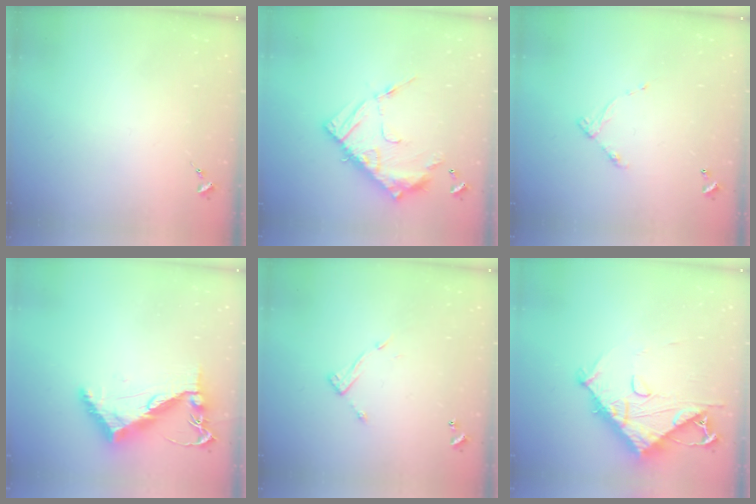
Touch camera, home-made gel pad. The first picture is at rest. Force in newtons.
{"total": 16.6, "press": 16.6, "slide": 1.5}
{"total": 5.9, "press": 5.9, "slide": 0.4}
{"total": 10.7, "press": 10.6, "slide": 1.3}
{"total": 7.9, "press": 7.9, "slide": 0.3}
{"total": 13.1, "press": 13.0, "slide": 1.0}